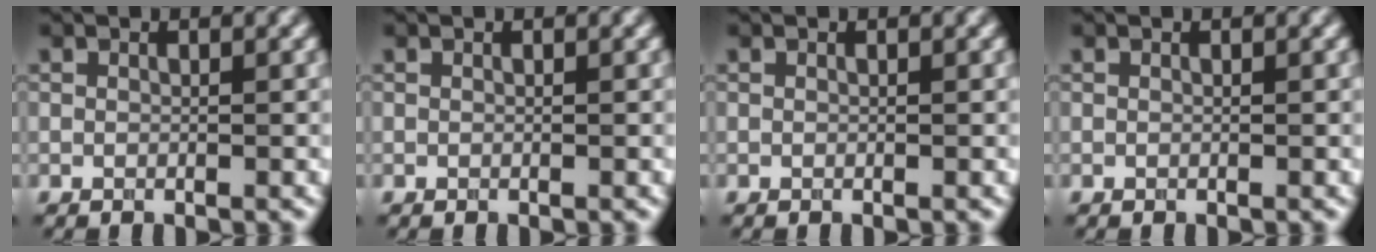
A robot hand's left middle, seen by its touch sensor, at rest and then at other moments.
{"total": 0.0}
{"total": 0.0}
{"total": 0.0}